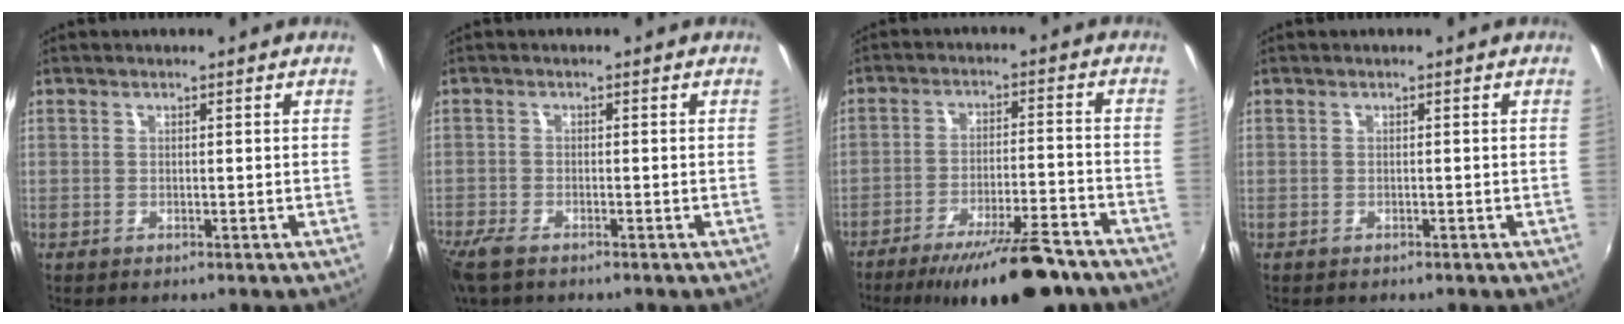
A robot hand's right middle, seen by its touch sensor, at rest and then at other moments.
{"total": 4.9, "force": [-3.7, 2.0, 2.6], "torque": [-0.072, -0.018, -0.076]}
{"total": 16.5, "force": [-13.1, 3.3, 9.4], "torque": [-0.163, -0.017, -0.192]}
{"total": 0.6, "force": [-0.5, 0.3, 0.1], "torque": [-0.004, -0.003, -0.009]}